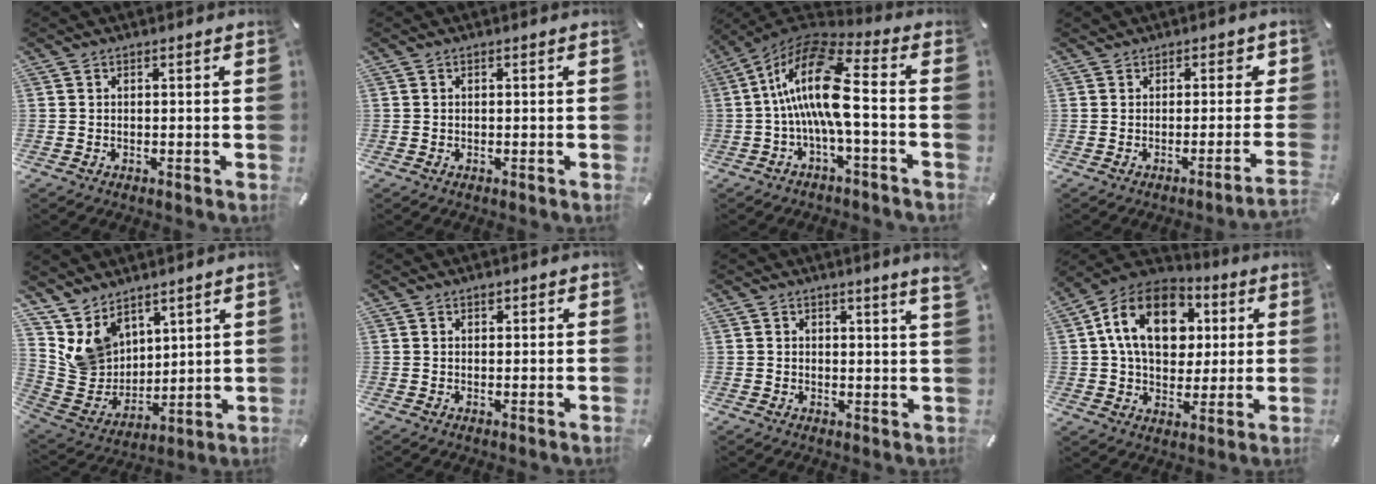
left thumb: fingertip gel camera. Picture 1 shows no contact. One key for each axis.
{"total": 0.0}
{"total": 16.7, "fx": -0.6, "fy": 5.2, "fz": 15.8, "tx": -0.327, "ty": -0.006, "tz": -0.014}
{"total": 2.7, "fx": 0.1, "fy": 0.3, "fz": 2.7, "tx": -0.035, "ty": -0.018, "tz": -0.002}
{"total": 8.7, "fx": 5.9, "fy": 6.2, "fz": 1.3, "tx": -0.063, "ty": -0.053, "tz": 0.125}
{"total": 1.0, "fx": 0.6, "fy": 0.7, "fz": 0.4, "tx": -0.008, "ty": 0.002, "tz": 0.011}
{"total": 2.5, "fx": 1.8, "fy": -0.2, "fz": 1.6, "tx": -0.027, "ty": -0.009, "tz": 0.031}
{"total": 17.8, "fx": 4.9, "fy": 13.0, "fz": 11.2, "tx": -0.204, "ty": 0.000, "tz": 0.087}